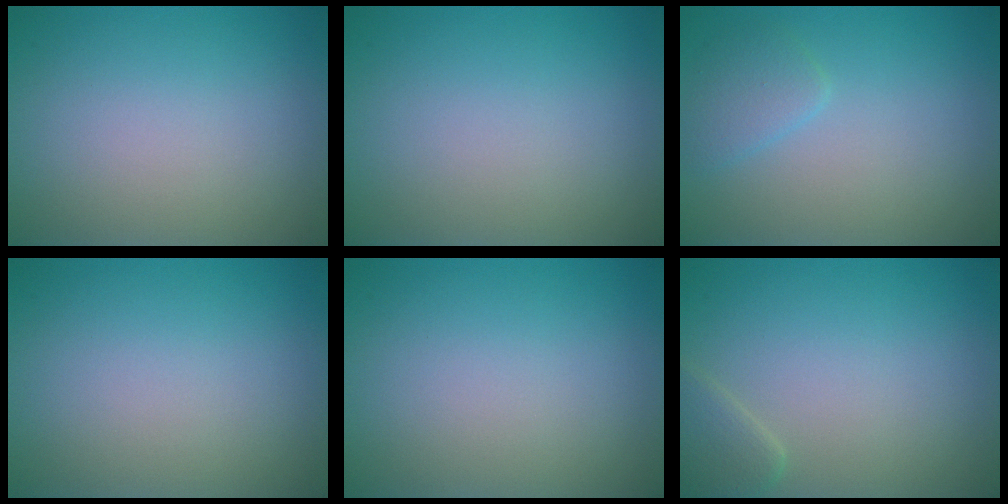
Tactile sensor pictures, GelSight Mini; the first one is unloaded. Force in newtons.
{"total": 0.0}
{"total": 1.8, "press": 1.8, "slide": 0.1}
{"total": 0.0}
{"total": 0.0}
{"total": 1.9, "press": 1.9, "slide": 0.1}